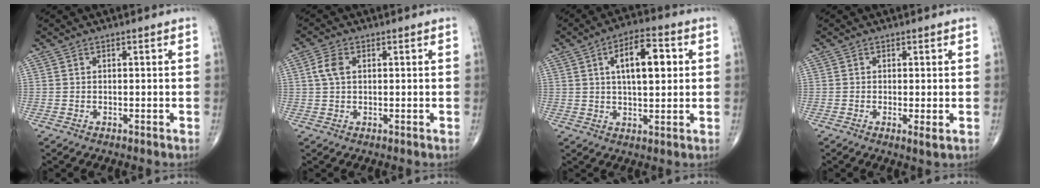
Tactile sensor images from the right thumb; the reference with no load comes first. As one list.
[{"total": 3.5, "force": [0.8, 2.2, 2.6], "torque": [-0.061, 0.007, 0.014]}, {"total": 11.0, "force": [2.7, 4.8, 9.5], "torque": [-0.135, 0.006, 0.039]}, {"total": 2.0, "force": [-0.3, 0.3, 1.9], "torque": [-0.041, -0.009, -0.007]}]